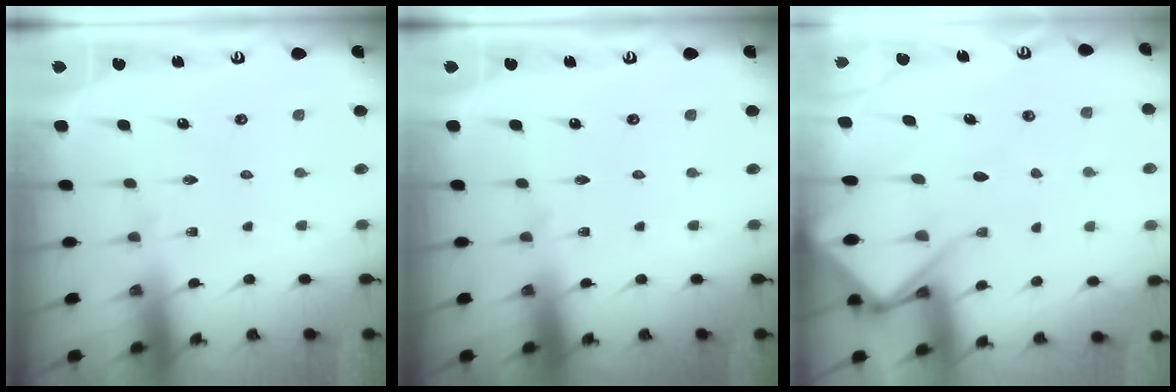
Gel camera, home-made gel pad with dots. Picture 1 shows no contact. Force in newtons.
{"total": 0.0}
{"total": 10.4, "press": 10.3, "slide": 0.8}